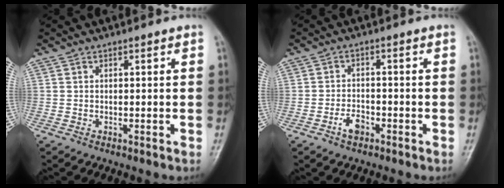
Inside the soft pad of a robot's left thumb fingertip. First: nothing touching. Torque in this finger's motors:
{"motor_torque": [0.01, 0.51, 0.21, 0.09, 0.00]}